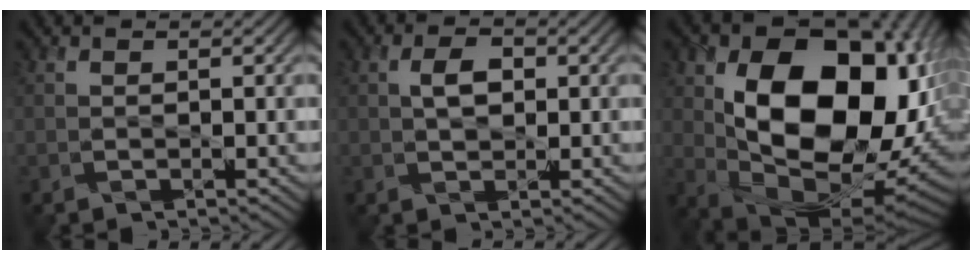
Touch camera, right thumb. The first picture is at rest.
{"total": 3.0, "force": [0.5, 1.8, 2.3], "torque": [-0.046, 0.002, 0.007]}
{"total": 20.0, "force": [2.6, 13.1, 14.8], "torque": [-0.235, -0.024, 0.058]}